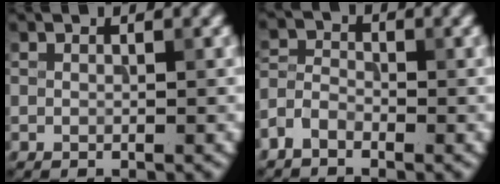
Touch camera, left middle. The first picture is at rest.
{"total": 2.5, "force": [-1.7, 1.4, 1.2], "torque": [-0.026, 0.005, -0.047]}